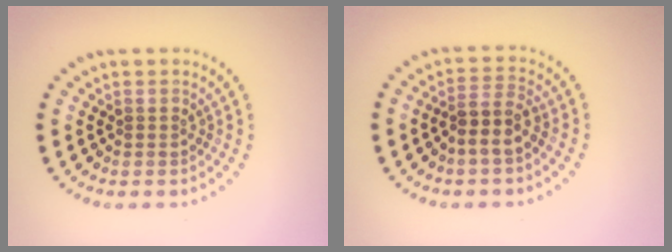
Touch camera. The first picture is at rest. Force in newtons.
{"total": 2.6, "press": 2.2, "slide": 1.4}